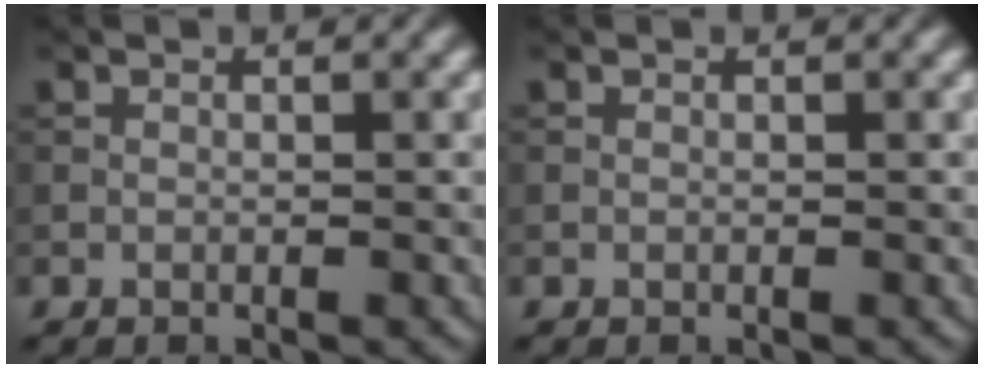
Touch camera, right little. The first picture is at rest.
{"total": 0.0}